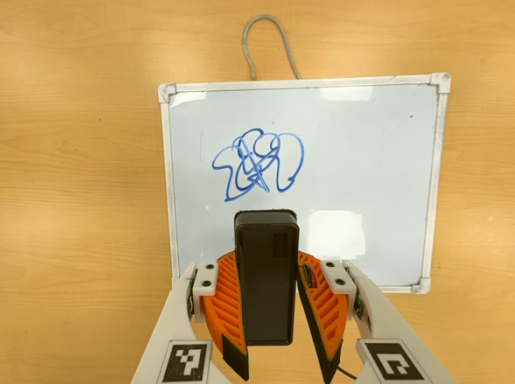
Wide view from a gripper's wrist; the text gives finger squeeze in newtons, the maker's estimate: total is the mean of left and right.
{"total": 8.0, "left": 7.5, "right": 8.6}